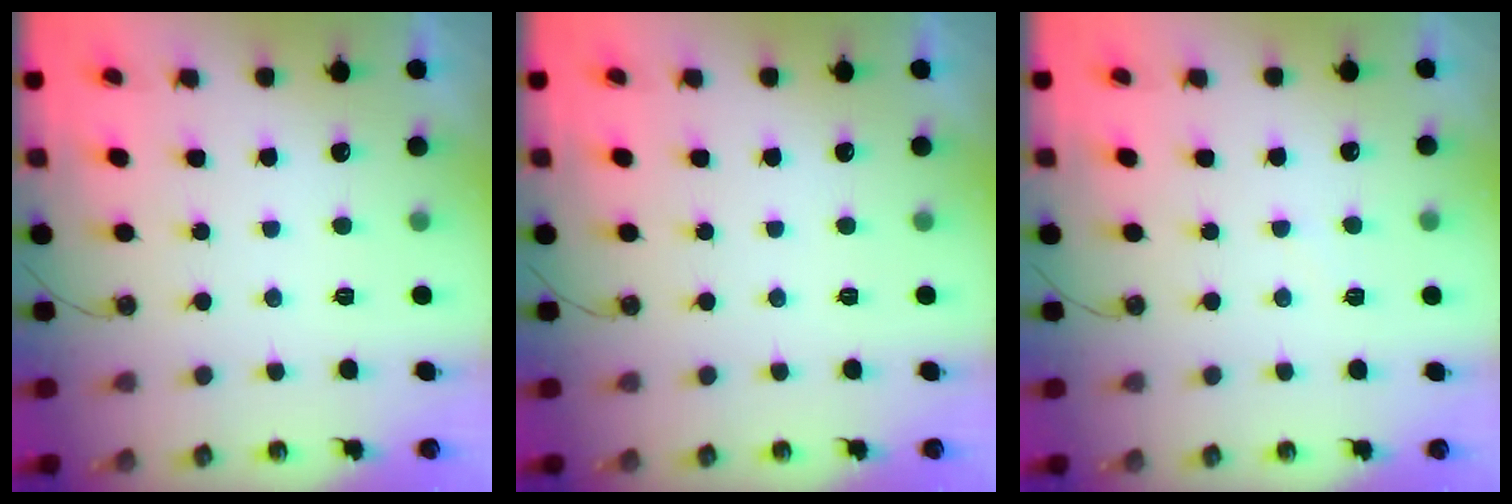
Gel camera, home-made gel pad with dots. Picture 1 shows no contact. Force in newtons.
{"total": 0.0}
{"total": 2.5, "press": 2.5, "slide": 0.3}